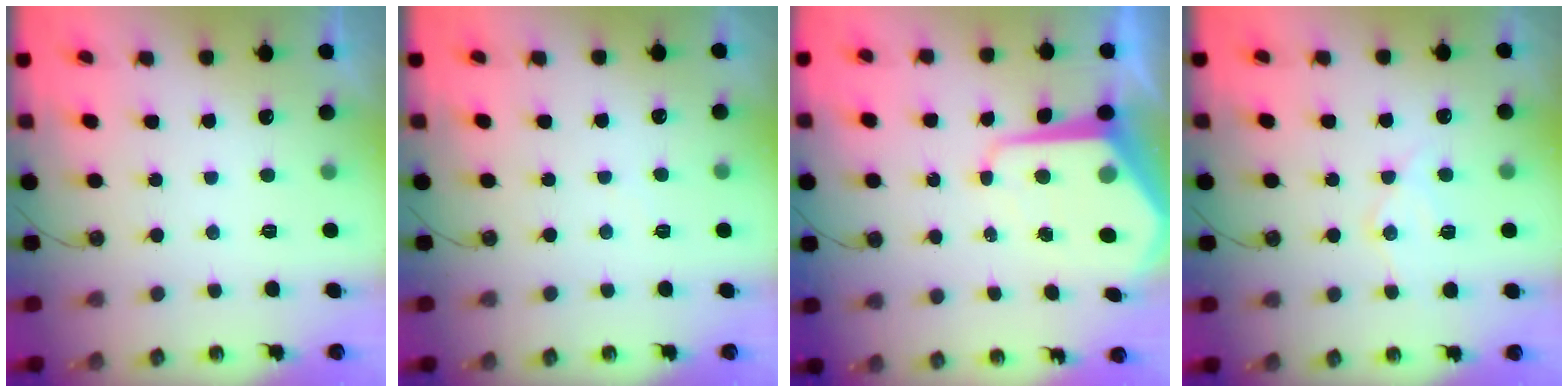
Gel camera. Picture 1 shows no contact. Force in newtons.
{"total": 2.6, "press": 2.6, "slide": 0.4}
{"total": 10.6, "press": 10.6, "slide": 0.9}
{"total": 10.7, "press": 10.7, "slide": 1.1}